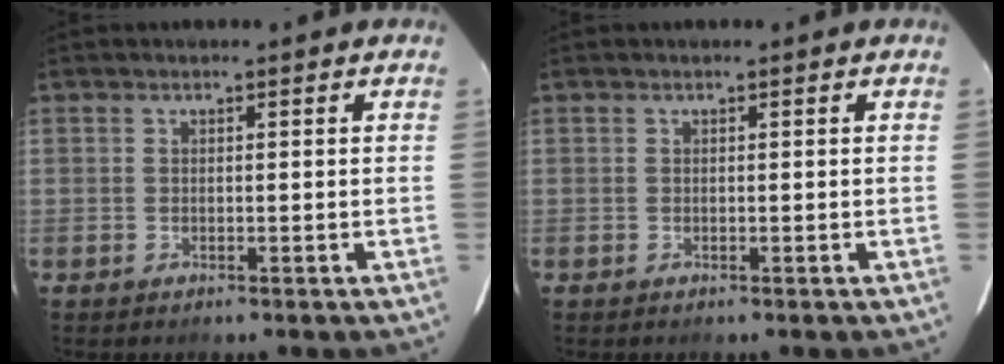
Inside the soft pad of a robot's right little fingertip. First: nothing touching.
{"total": 0.0}